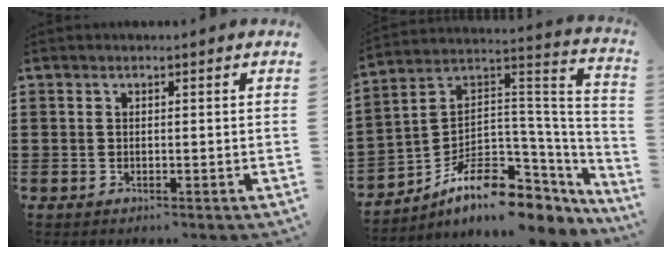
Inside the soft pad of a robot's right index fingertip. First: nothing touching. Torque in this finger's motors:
{"motor_torque": [0.01, 0.00, -0.05, -0.21]}